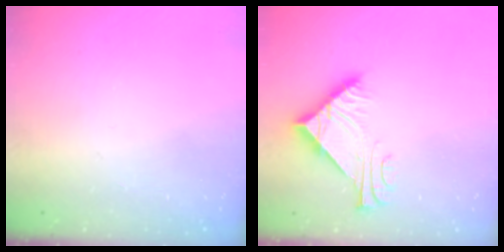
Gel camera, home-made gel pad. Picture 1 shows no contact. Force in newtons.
{"total": 9.4, "press": 9.4, "slide": 0.8}